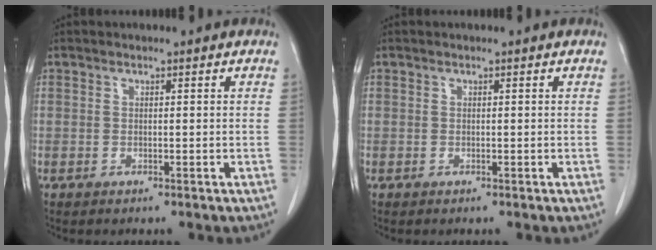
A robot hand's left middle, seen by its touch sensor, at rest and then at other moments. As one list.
[{"total": 0.0}]